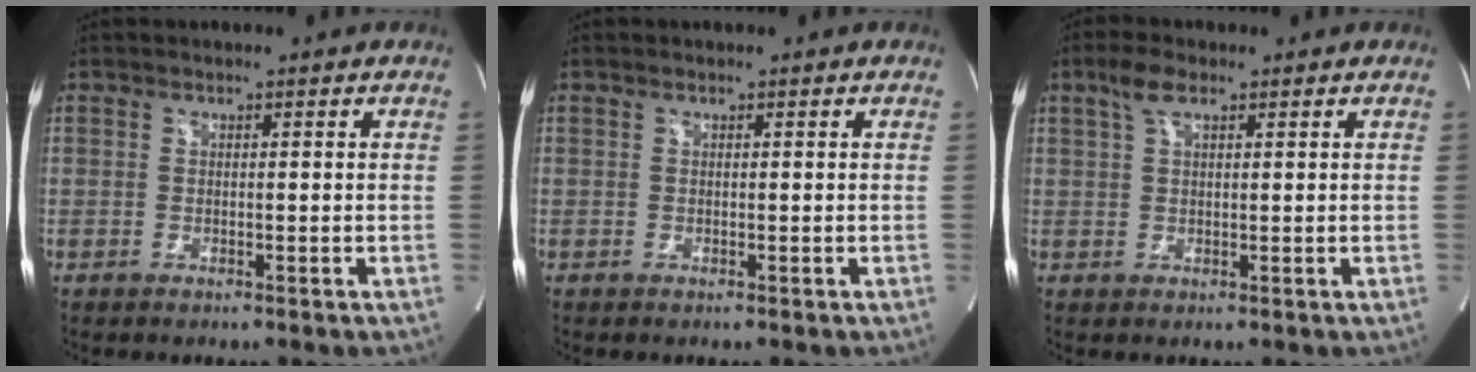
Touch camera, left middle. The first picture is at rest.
{"total": 0.0}
{"total": 3.3, "force": [1.9, 1.1, 2.5], "torque": [-0.059, 0.016, 0.041]}